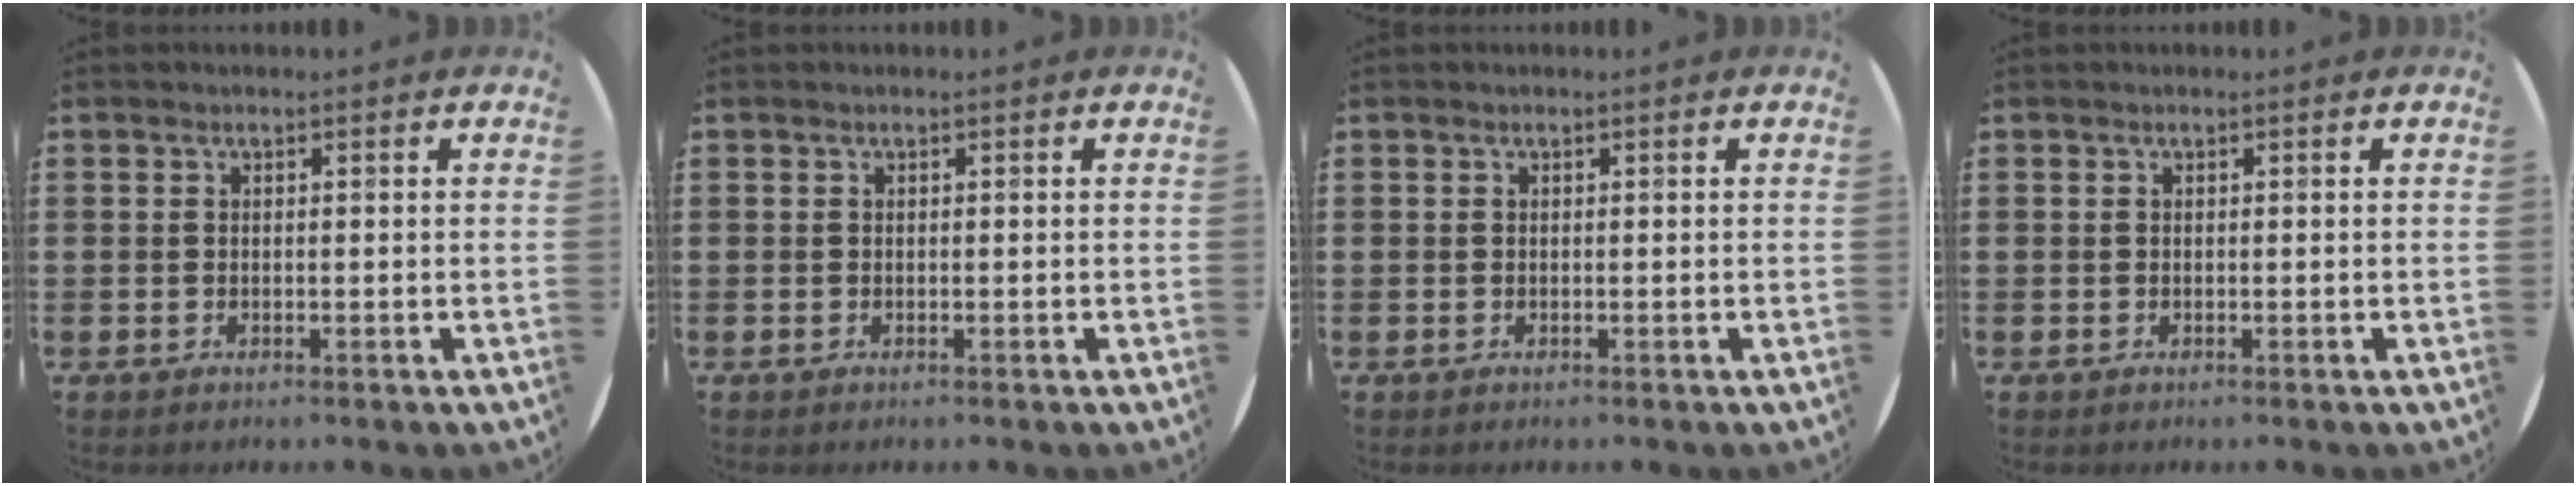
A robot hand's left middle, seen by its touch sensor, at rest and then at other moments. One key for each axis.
{"total": 0.0}
{"total": 0.0}
{"total": 0.0}